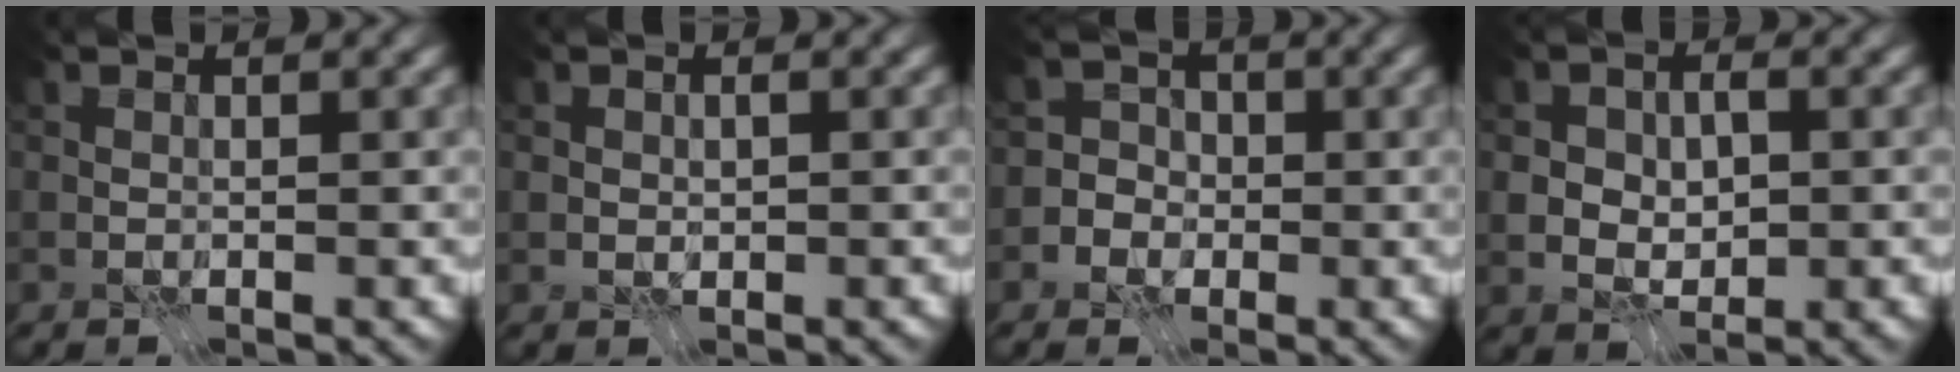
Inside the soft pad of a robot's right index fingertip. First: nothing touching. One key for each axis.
{"total": 0.8, "fx": -0.2, "fy": 0.6, "fz": 0.5, "tx": -0.010, "ty": -0.001, "tz": -0.003}
{"total": 3.5, "fx": -1.4, "fy": 3.2, "fz": 0.5, "tx": 0.024, "ty": 0.020, "tz": -0.055}
{"total": 4.0, "fx": -0.6, "fy": 2.6, "fz": 2.9, "tx": -0.048, "ty": -0.002, "tz": -0.005}